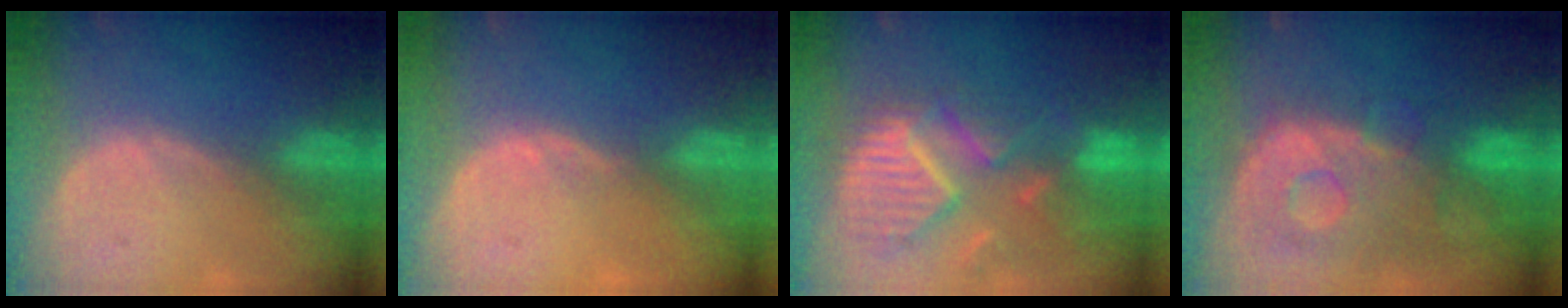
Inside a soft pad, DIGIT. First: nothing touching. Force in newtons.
{"total": 0.7, "press": 0.7, "slide": 0.2}
{"total": 11.9, "press": 10.4, "slide": 5.7}
{"total": 12.1, "press": 10.1, "slide": 6.7}